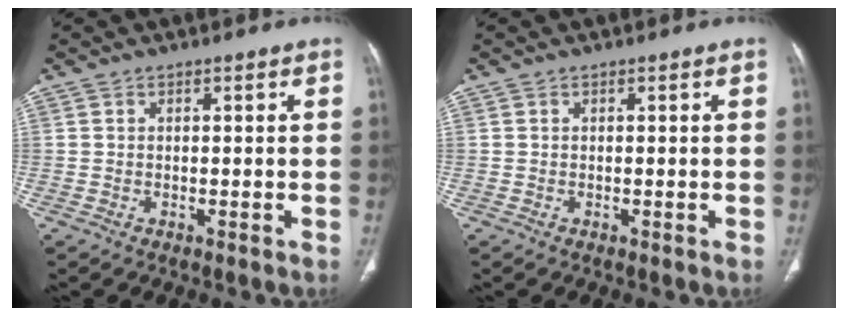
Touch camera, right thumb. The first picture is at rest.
{"total": 0.0}